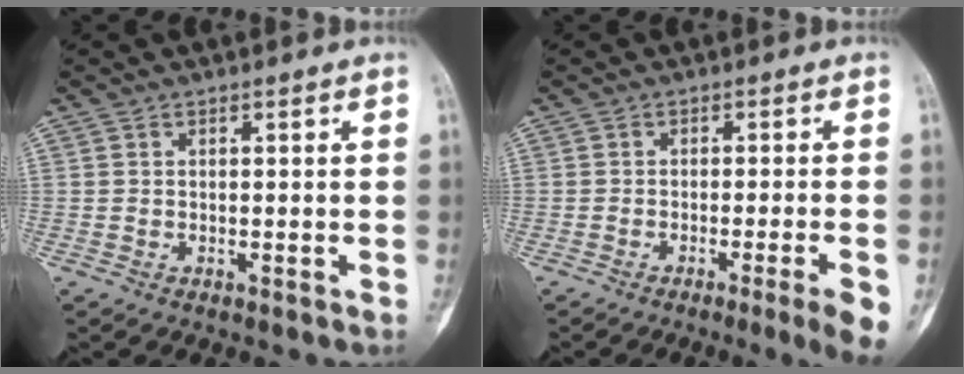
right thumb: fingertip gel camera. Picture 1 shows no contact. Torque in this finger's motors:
{"motor_torque": [-0.09, 0.24, -0.03, -0.03, 0.00]}